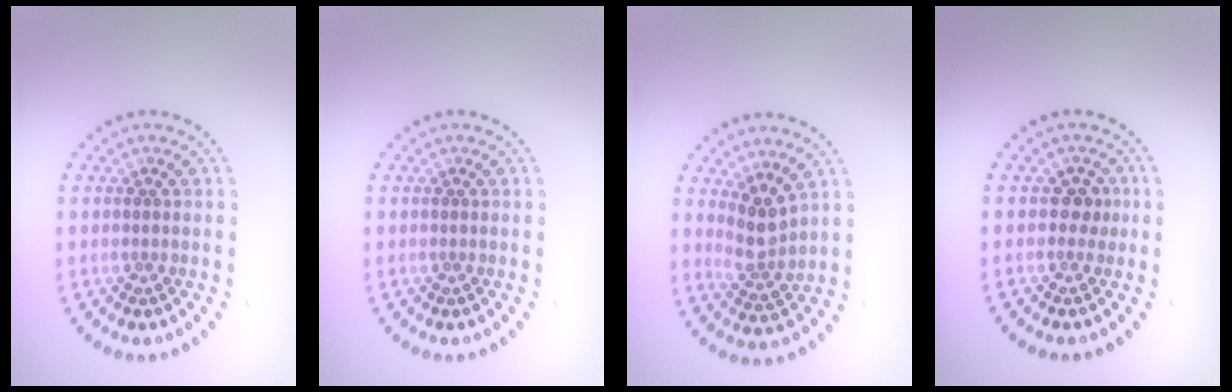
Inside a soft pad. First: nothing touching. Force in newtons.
{"total": 0.0}
{"total": 2.6, "press": 2.1, "slide": 1.5}
{"total": 1.2, "press": 1.0, "slide": 0.6}